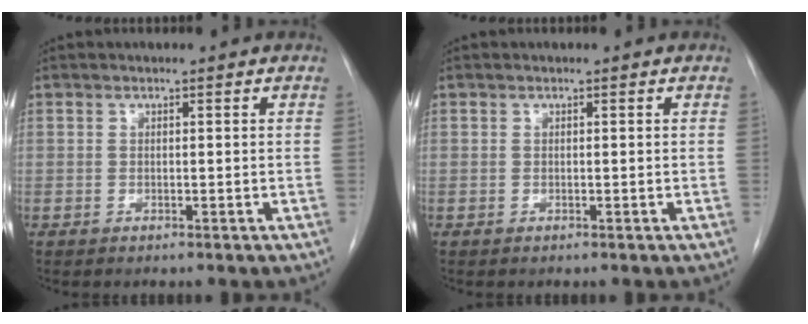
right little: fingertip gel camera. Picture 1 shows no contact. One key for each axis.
{"total": 0.0}